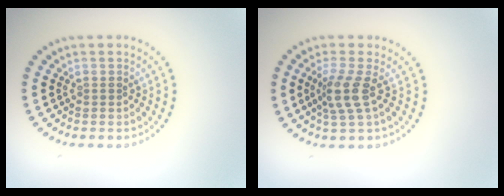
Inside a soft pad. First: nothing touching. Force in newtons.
{"total": 2.7, "press": 2.0, "slide": 1.8}